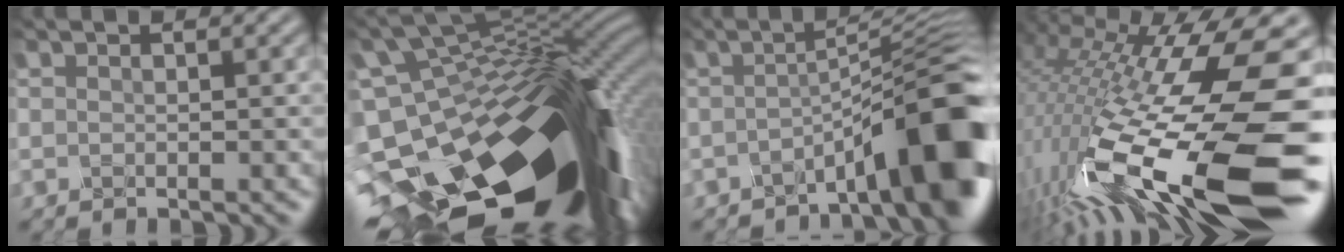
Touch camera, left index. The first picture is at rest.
{"total": 18.2, "force": [-7.5, 9.4, 13.7], "torque": [-0.227, 0.002, -0.131]}
{"total": 9.5, "force": [-4.6, 1.5, 8.2], "torque": [-0.088, 0.029, -0.078]}
{"total": 16.3, "force": [-3.0, 5.3, 15.2], "torque": [-0.282, -0.014, -0.054]}